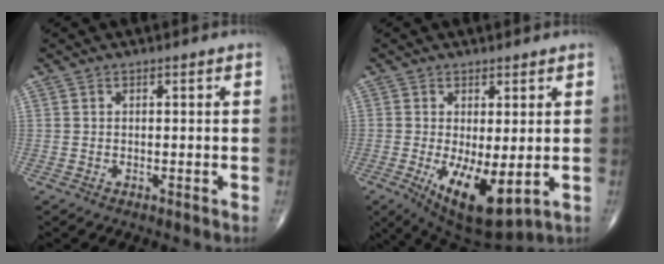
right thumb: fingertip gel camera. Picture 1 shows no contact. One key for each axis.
{"total": 11.1, "fx": -2.2, "fy": 4.3, "fz": 10.0, "tx": -0.158, "ty": -0.027, "tz": -0.018}